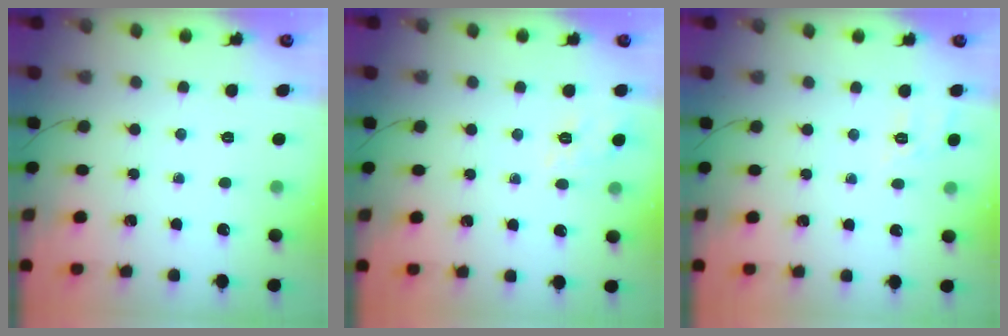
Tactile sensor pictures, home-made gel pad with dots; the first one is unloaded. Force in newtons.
{"total": 1.9, "press": 0.9, "slide": 1.6}
{"total": 2.9, "press": 2.3, "slide": 1.8}